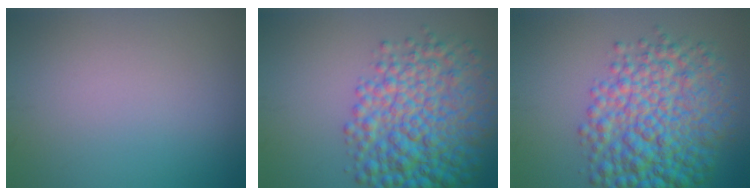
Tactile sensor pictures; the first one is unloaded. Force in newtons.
{"total": 9.4, "press": 9.4, "slide": 0.2}
{"total": 9.7, "press": 9.7, "slide": 0.1}